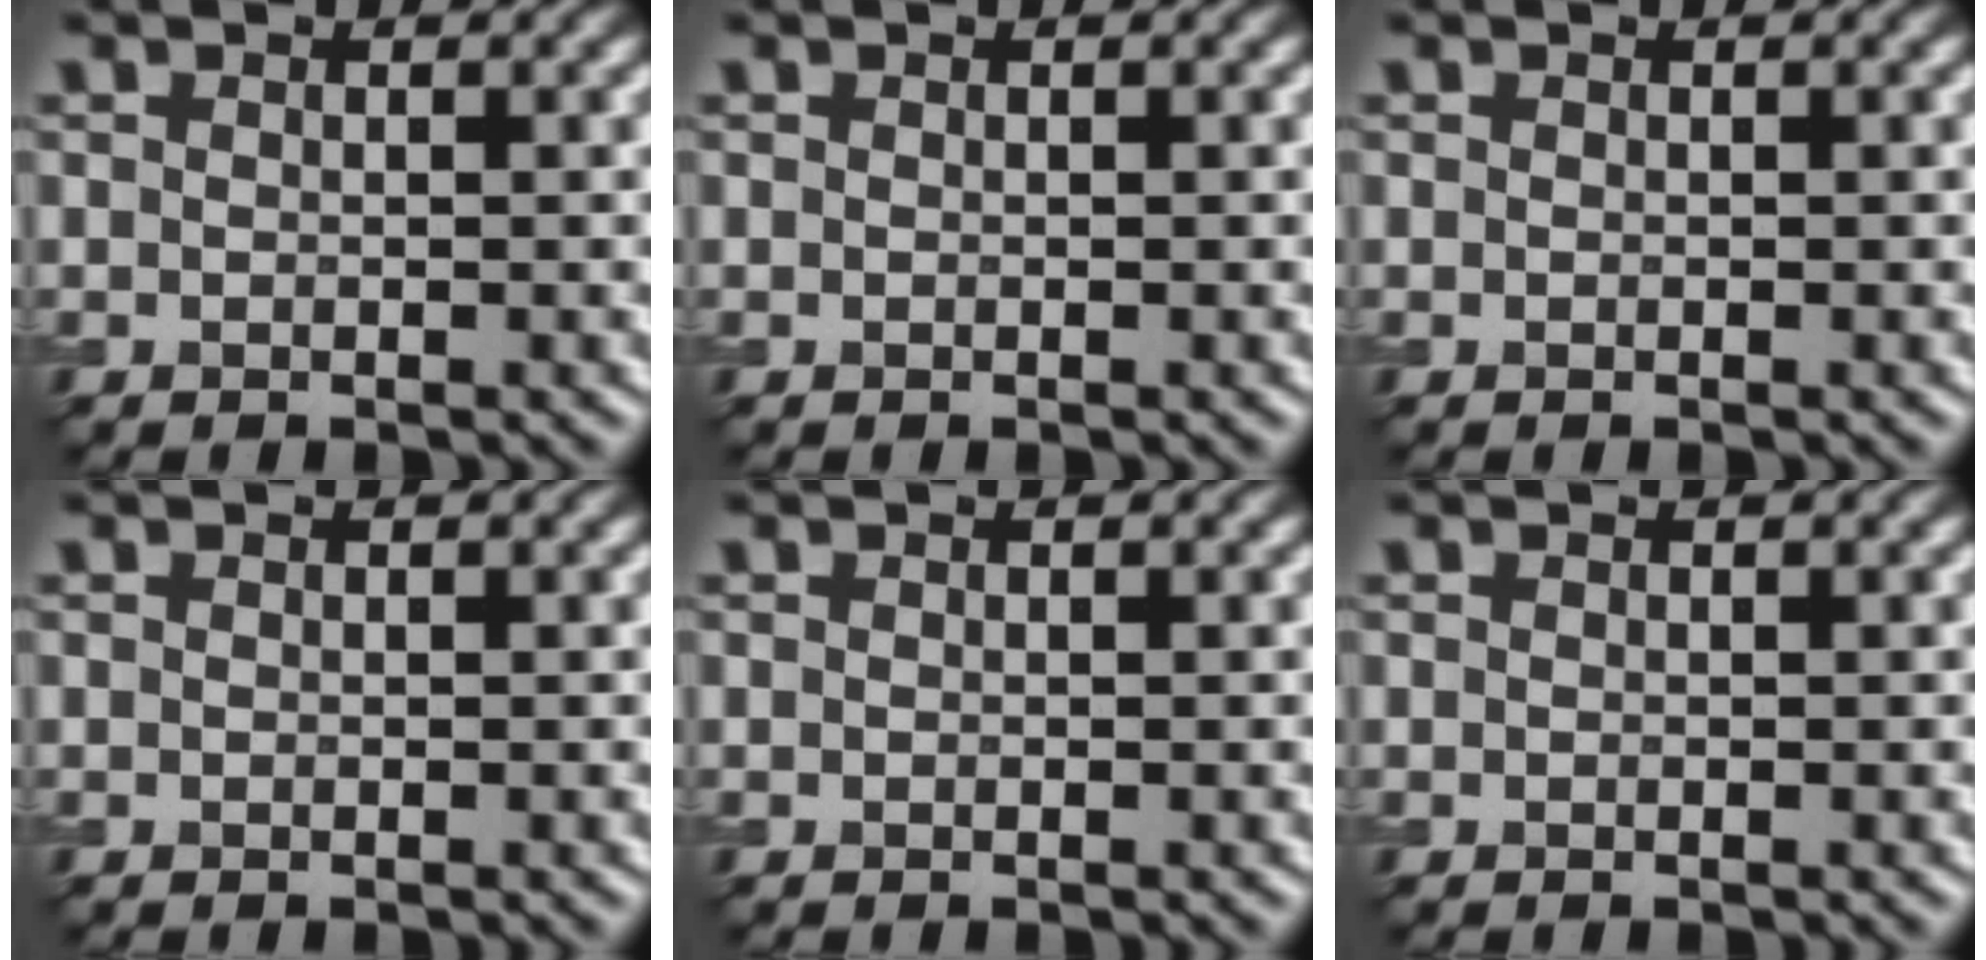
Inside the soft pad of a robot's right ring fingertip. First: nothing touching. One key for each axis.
{"total": 0.0}
{"total": 0.0}
{"total": 0.0}
{"total": 0.0}
{"total": 0.0}